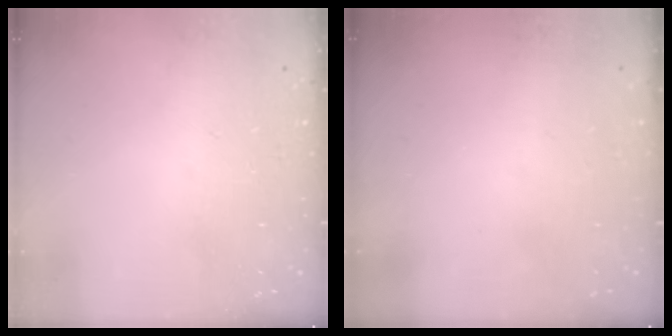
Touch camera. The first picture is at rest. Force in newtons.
{"total": 0.0}